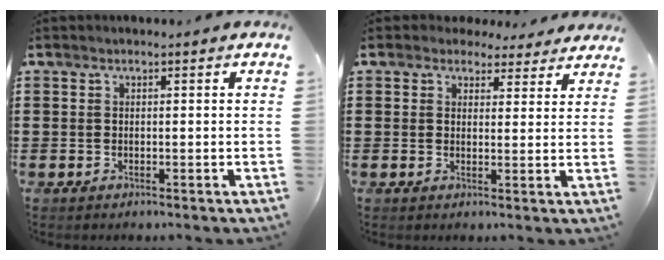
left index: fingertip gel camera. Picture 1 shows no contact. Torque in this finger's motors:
{"motor_torque": [1.10, -1.04, 0.57, 0.03]}